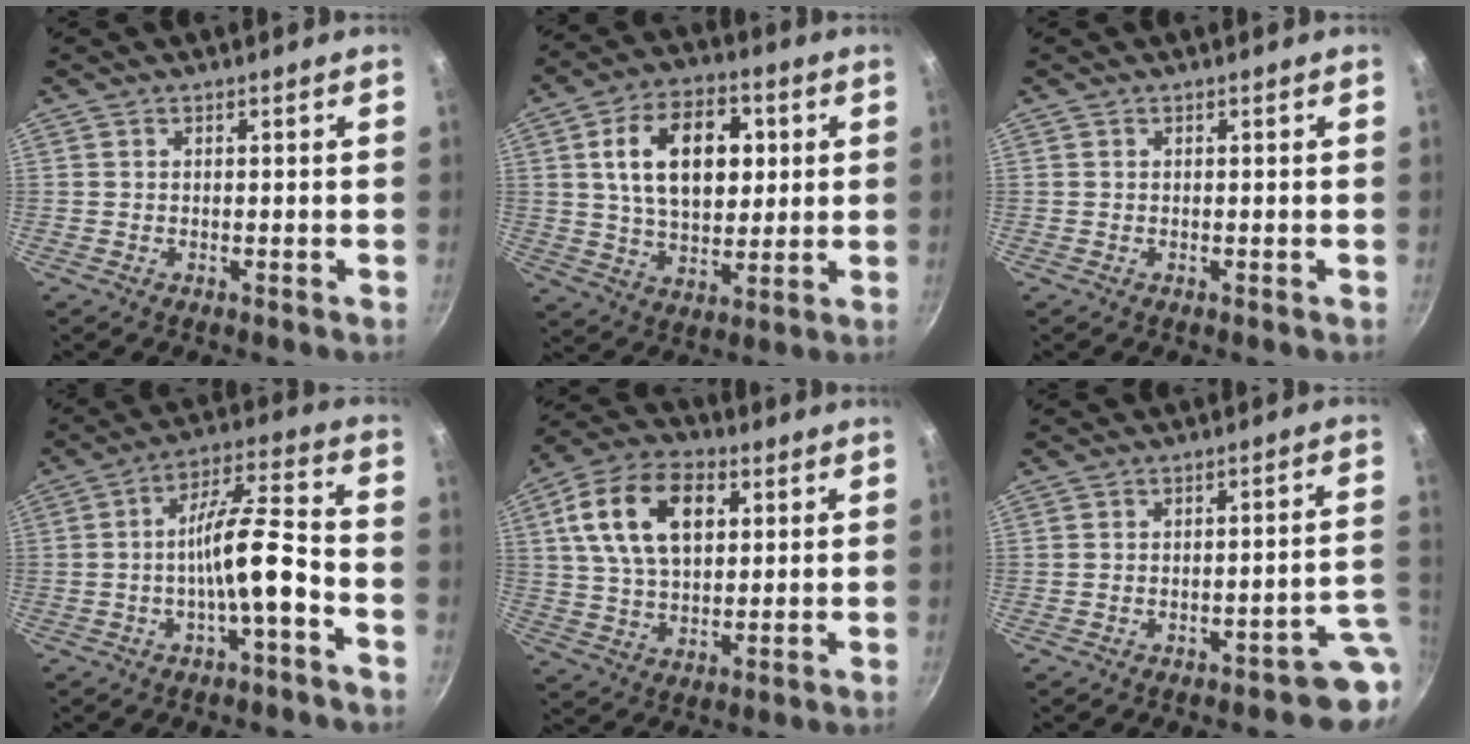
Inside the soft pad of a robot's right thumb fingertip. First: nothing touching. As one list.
[{"total": 16.8, "force": [3.7, 10.7, 12.4], "torque": [-0.172, 0.002, 0.058]}, {"total": 0.0}, {"total": 11.3, "force": [-4.1, 2.7, 10.2], "torque": [-0.175, 0.049, -0.072]}, {"total": 16.2, "force": [4.6, 10.1, 11.7], "torque": [-0.192, 0.003, 0.074]}, {"total": 5.3, "force": [-3.4, 1.9, 3.5], "torque": [-0.003, 0.048, -0.045]}]